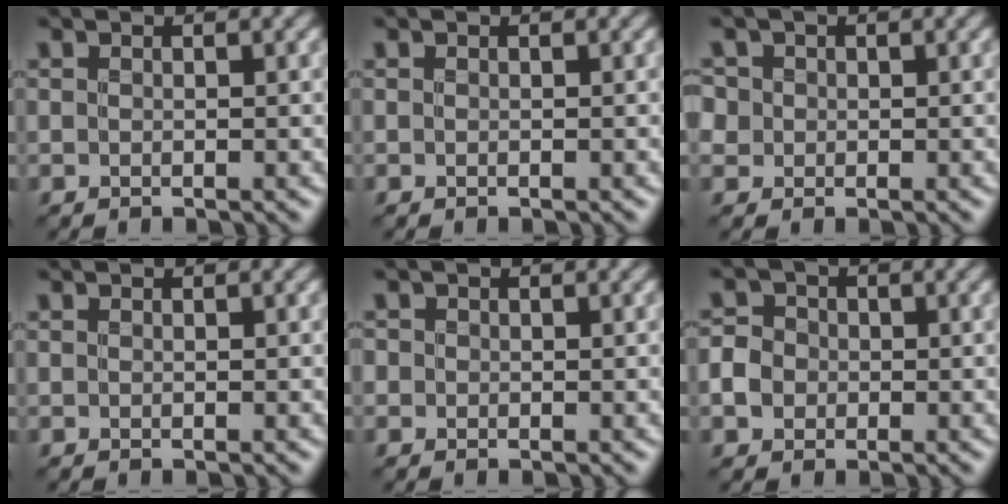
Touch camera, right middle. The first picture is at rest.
{"total": 0.0}
{"total": 3.4, "force": [1.1, 2.9, 1.3], "torque": [-0.027, 0.020, 0.008]}
{"total": 0.0}
{"total": 0.8, "force": [0.0, 0.8, 0.1], "torque": [0.005, -0.002, -0.004]}
{"total": 3.1, "force": [-0.5, 2.8, 1.2], "torque": [-0.014, 0.005, -0.016]}